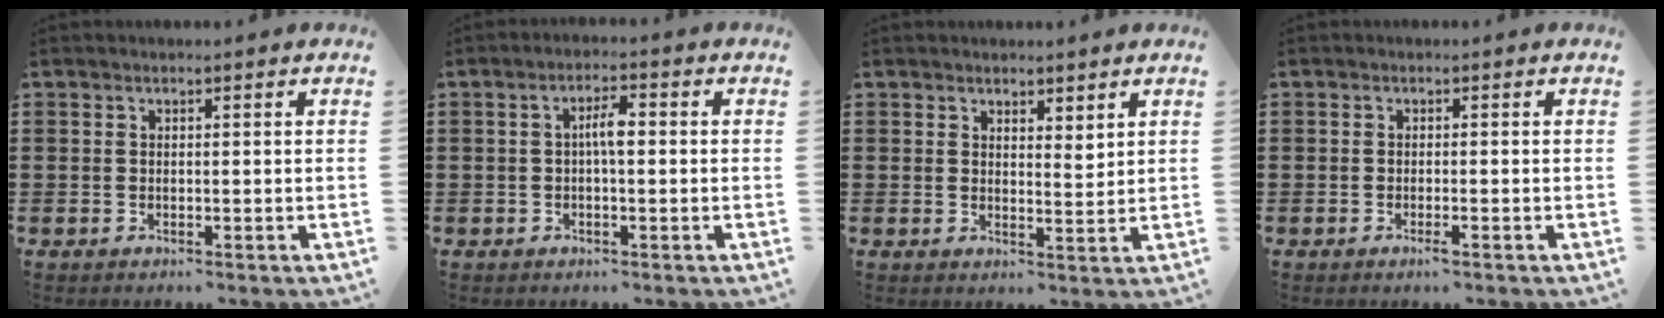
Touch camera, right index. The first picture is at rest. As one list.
[{"total": 3.3, "force": [-0.1, 0.9, 3.2], "torque": [-0.059, 0.006, -0.004]}, {"total": 2.4, "force": [2.2, 0.9, 0.3], "torque": [-0.011, 0.003, 0.044]}, {"total": 1.3, "force": [-0.7, -0.1, 1.1], "torque": [-0.018, -0.005, -0.012]}]